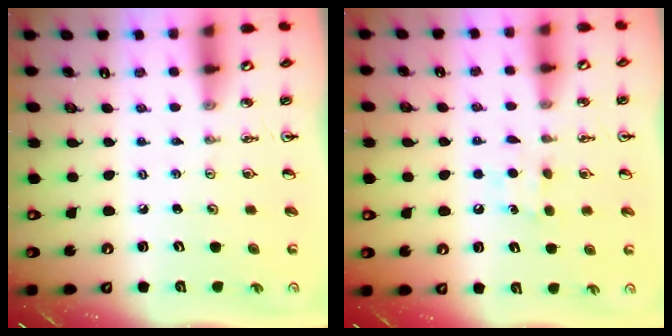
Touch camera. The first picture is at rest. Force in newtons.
{"total": 5.9, "press": 5.9, "slide": 0.7}